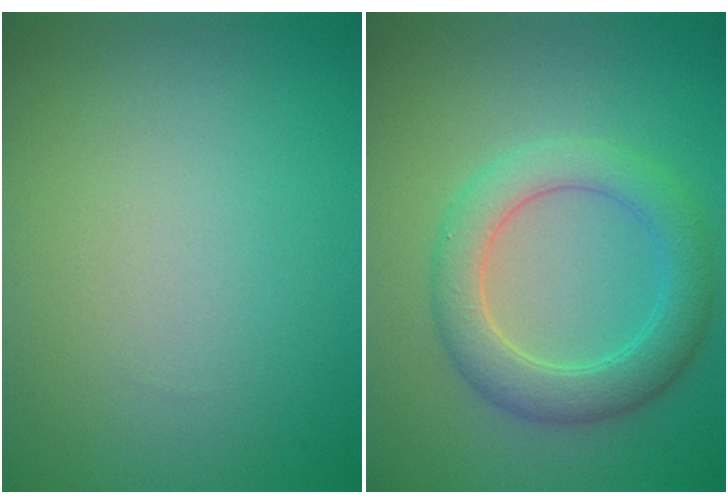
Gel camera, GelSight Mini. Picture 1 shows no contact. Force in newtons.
{"total": 4.8, "press": 4.8, "slide": 0.1}